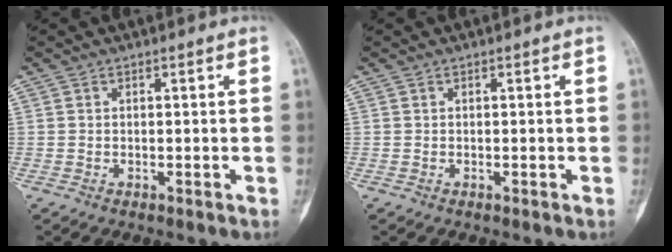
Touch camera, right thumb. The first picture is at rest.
{"total": 0.0}